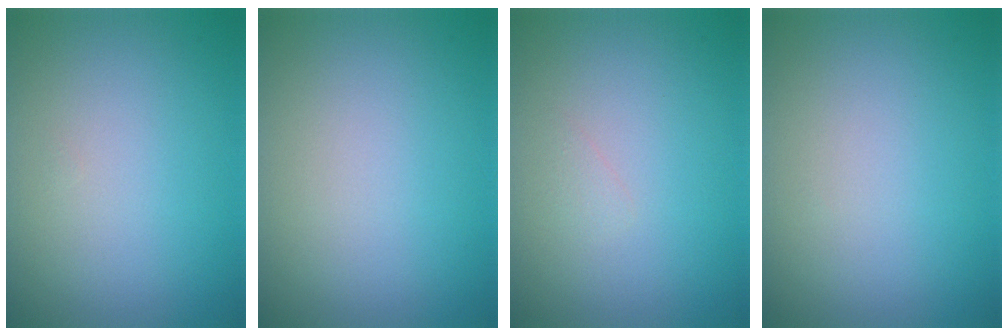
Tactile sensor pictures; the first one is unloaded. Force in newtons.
{"total": 0.0}
{"total": 0.6, "press": 0.6, "slide": 0.0}
{"total": 0.0}